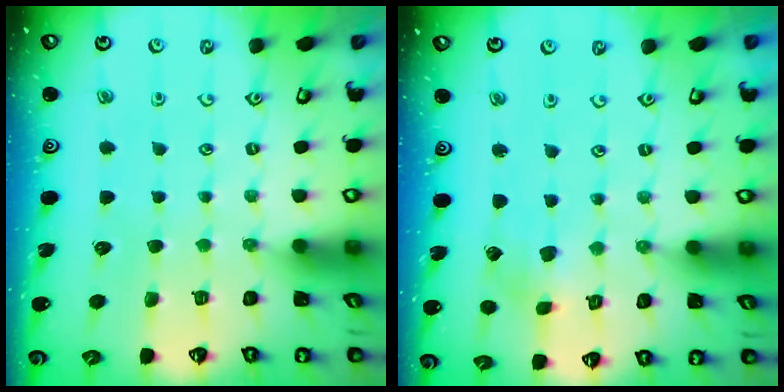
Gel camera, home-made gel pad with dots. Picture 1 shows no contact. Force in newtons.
{"total": 2.9, "press": 2.9, "slide": 0.1}